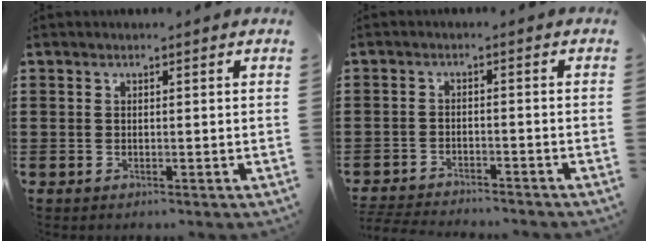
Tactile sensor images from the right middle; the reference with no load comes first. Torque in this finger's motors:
{"motor_torque": [0.43, -0.43, 0.03, 0.06]}